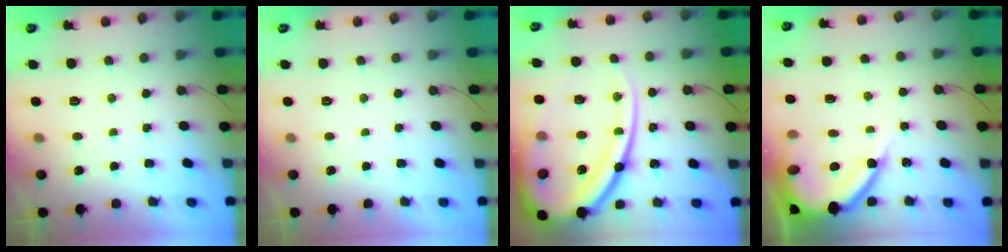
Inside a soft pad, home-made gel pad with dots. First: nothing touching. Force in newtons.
{"total": 0.0}
{"total": 30.1, "press": 29.9, "slide": 3.5}
{"total": 11.6, "press": 11.6, "slide": 1.0}